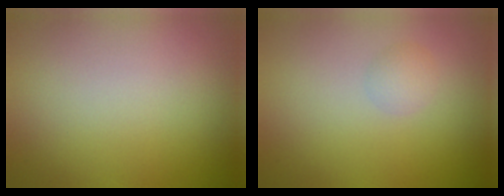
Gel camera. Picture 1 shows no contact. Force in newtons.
{"total": 1.3, "press": 1.3, "slide": 0.0}